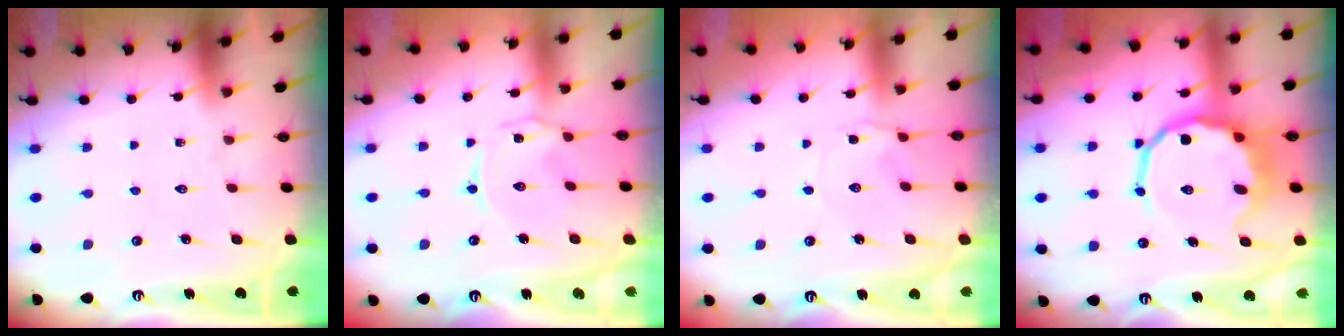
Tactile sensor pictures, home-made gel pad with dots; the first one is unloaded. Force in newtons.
{"total": 1.2, "press": 1.1, "slide": 0.4}
{"total": 1.8, "press": 1.8, "slide": 0.2}
{"total": 12.0, "press": 11.5, "slide": 3.5}